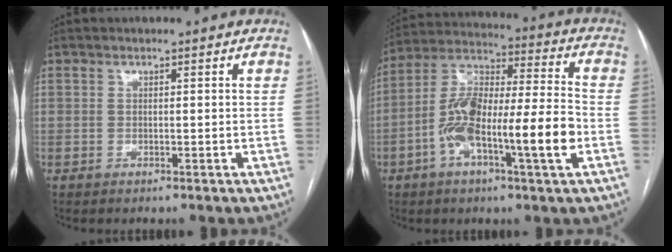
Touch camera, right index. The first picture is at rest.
{"total": 16.5, "force": [-4.9, 2.6, 15.6], "torque": [-0.288, 0.013, -0.087]}